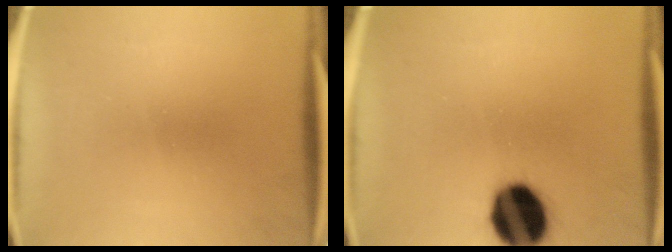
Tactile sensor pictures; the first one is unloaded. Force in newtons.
{"total": 15.8}